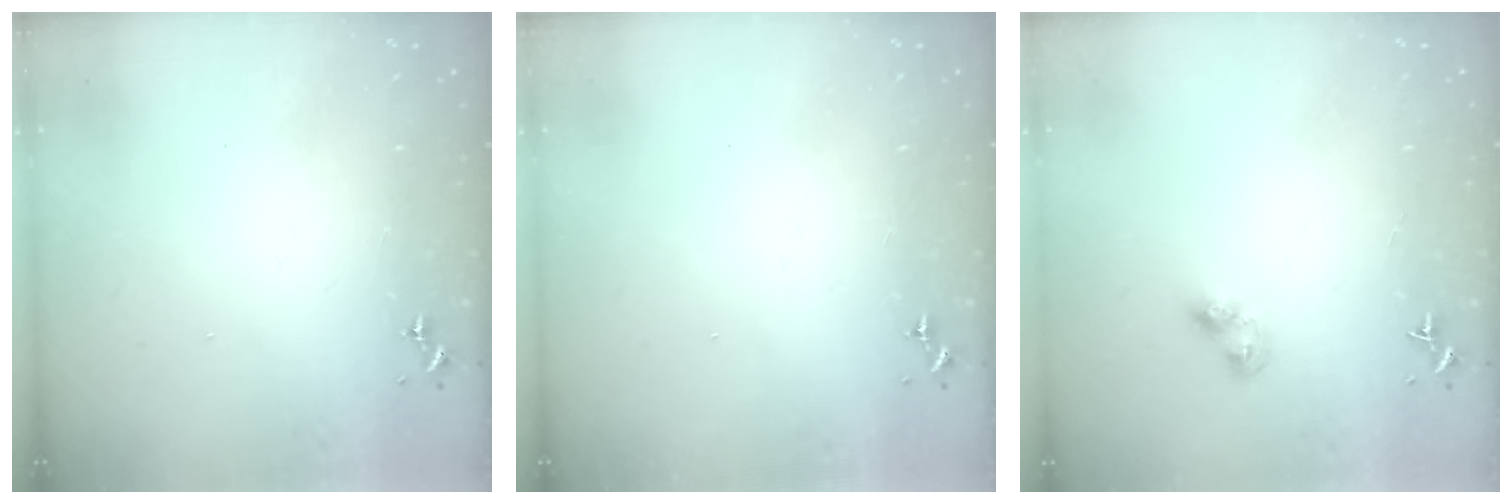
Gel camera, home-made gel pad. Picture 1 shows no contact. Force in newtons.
{"total": 0.0}
{"total": 4.6, "press": 4.6, "slide": 0.2}